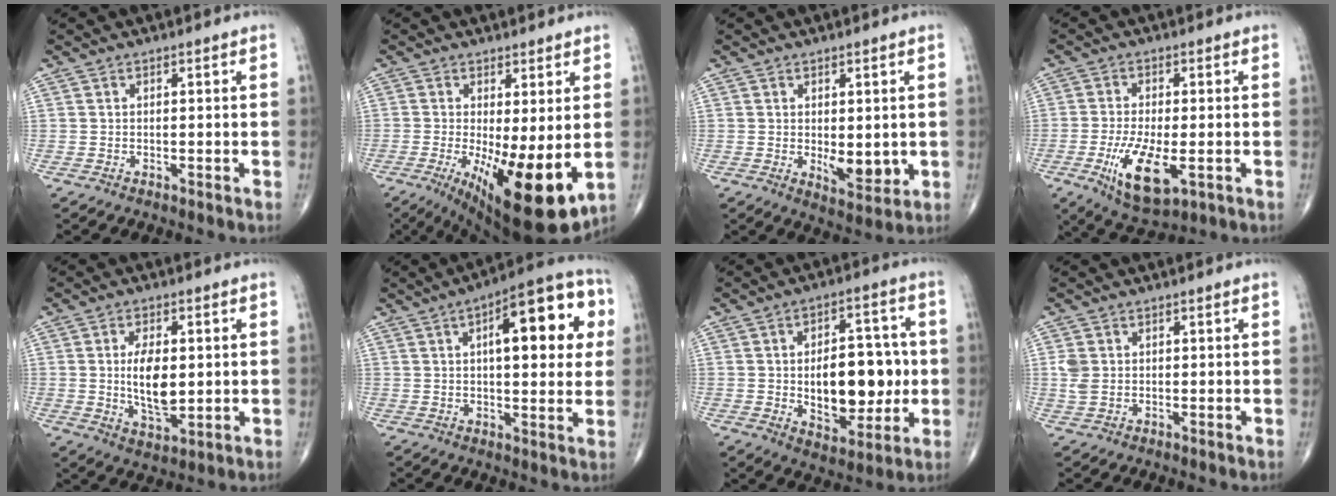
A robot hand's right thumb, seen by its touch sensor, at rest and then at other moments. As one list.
[{"total": 15.6, "force": [-3.0, 4.8, 14.5], "torque": [-0.220, -0.030, -0.025]}, {"total": 6.3, "force": [-0.3, 3.1, 5.5], "torque": [-0.058, -0.015, 0.007]}, {"total": 10.7, "force": [-3.2, 4.2, 9.3], "torque": [-0.172, -0.014, -0.048]}, {"total": 9.6, "force": [0.4, 4.8, 8.3], "torque": [-0.135, -0.014, 0.015]}, {"total": 17.9, "force": [4.7, 6.9, 15.8], "torque": [-0.175, 0.016, 0.056]}, {"total": 16.6, "force": [-0.8, 9.4, 13.6], "torque": [-0.158, 0.011, -0.002]}, {"total": 3.0, "force": [0.4, 2.3, 1.9], "torque": [-0.042, 0.002, 0.011]}]